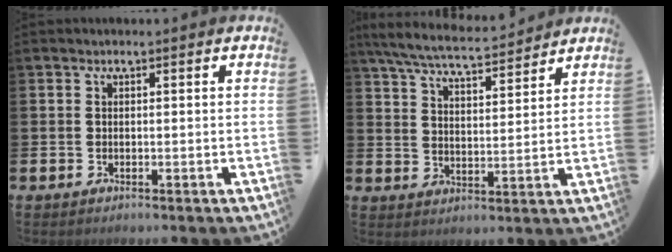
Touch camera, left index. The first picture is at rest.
{"total": 6.7, "force": [6.3, 0.8, 2.1], "torque": [-0.067, -0.037, 0.110]}